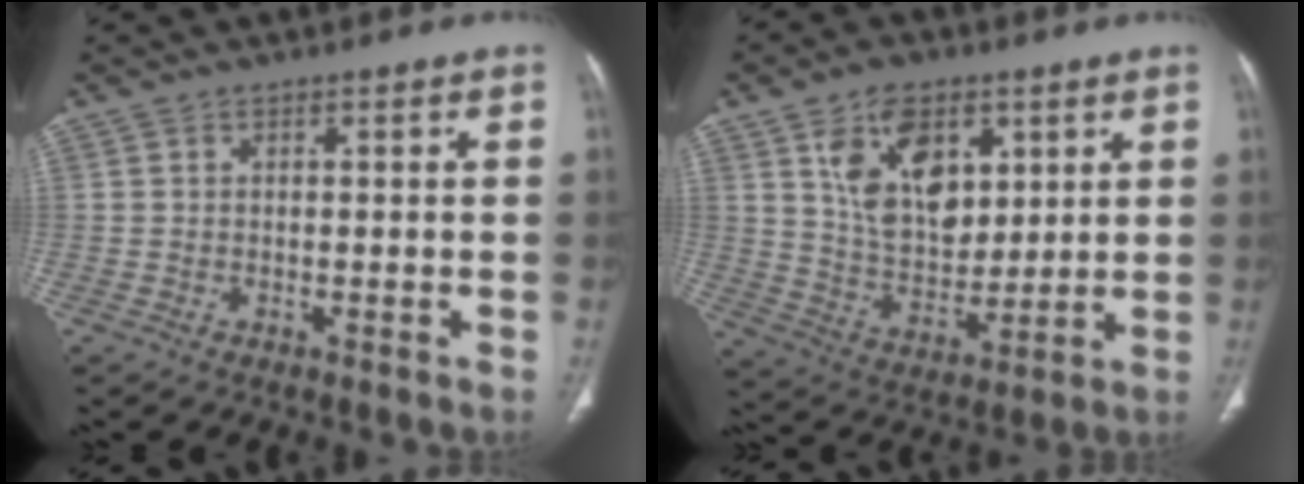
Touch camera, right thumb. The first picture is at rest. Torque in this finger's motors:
{"motor_torque": [1.54, 1.85, 0.39, 0.61, 0.12]}